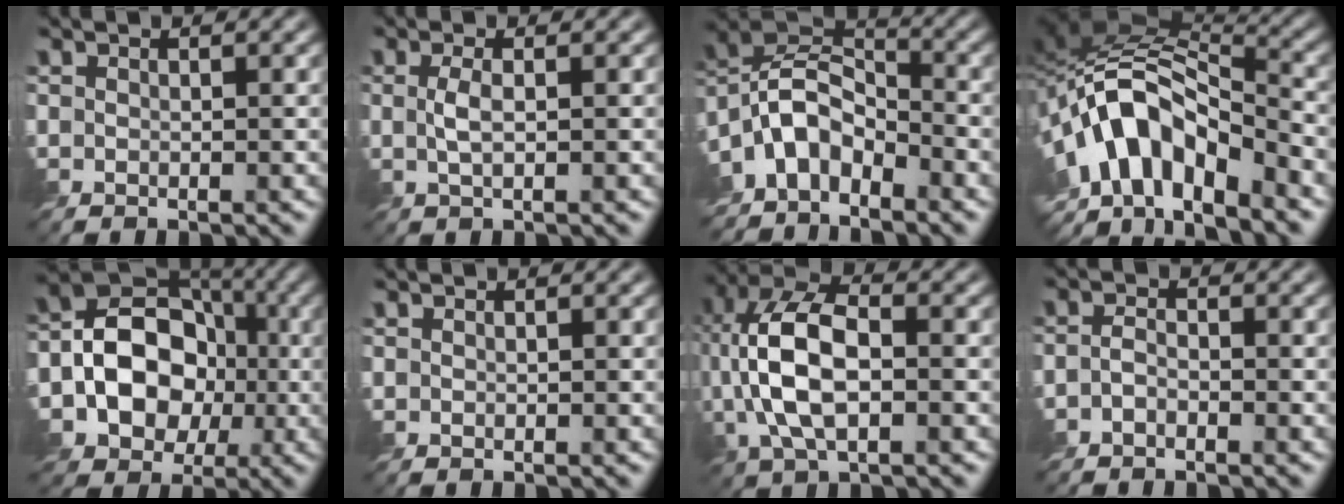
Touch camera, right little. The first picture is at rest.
{"total": 1.6, "force": [0.1, 0.4, 1.5], "torque": [-0.035, 0.004, 0.002]}
{"total": 6.5, "force": [-4.4, 3.1, 3.5], "torque": [-0.069, 0.009, -0.096]}
{"total": 11.2, "force": [-5.2, 5.5, 8.2], "torque": [-0.139, 0.008, -0.095]}
{"total": 10.2, "force": [-1.5, 8.2, 5.9], "torque": [-0.081, -0.001, -0.040]}
{"total": 0.0}
{"total": 8.7, "force": [-0.3, 4.6, 7.5], "torque": [-0.167, 0.017, -0.010]}
{"total": 1.3, "force": [-1.0, 0.4, 0.7], "torque": [-0.021, 0.001, -0.025]}